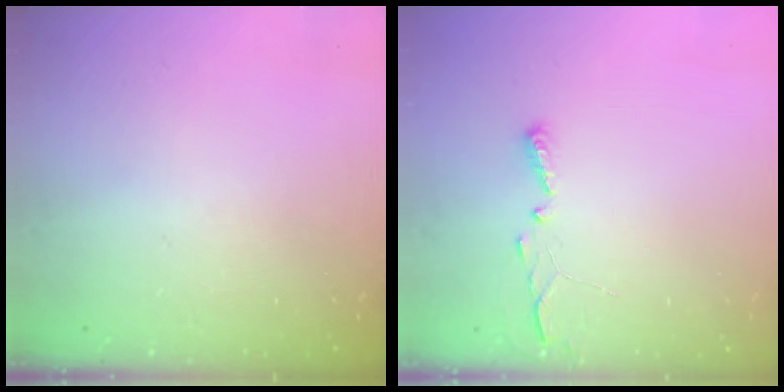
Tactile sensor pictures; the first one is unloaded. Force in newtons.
{"total": 2.9, "press": 2.9, "slide": 0.4}